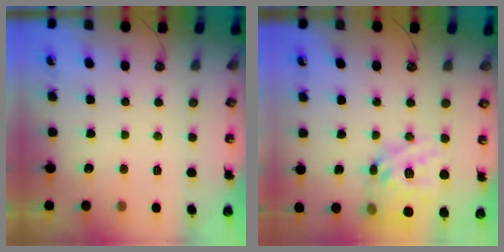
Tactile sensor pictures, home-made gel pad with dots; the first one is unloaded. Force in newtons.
{"total": 18.2, "press": 18.1, "slide": 1.8}